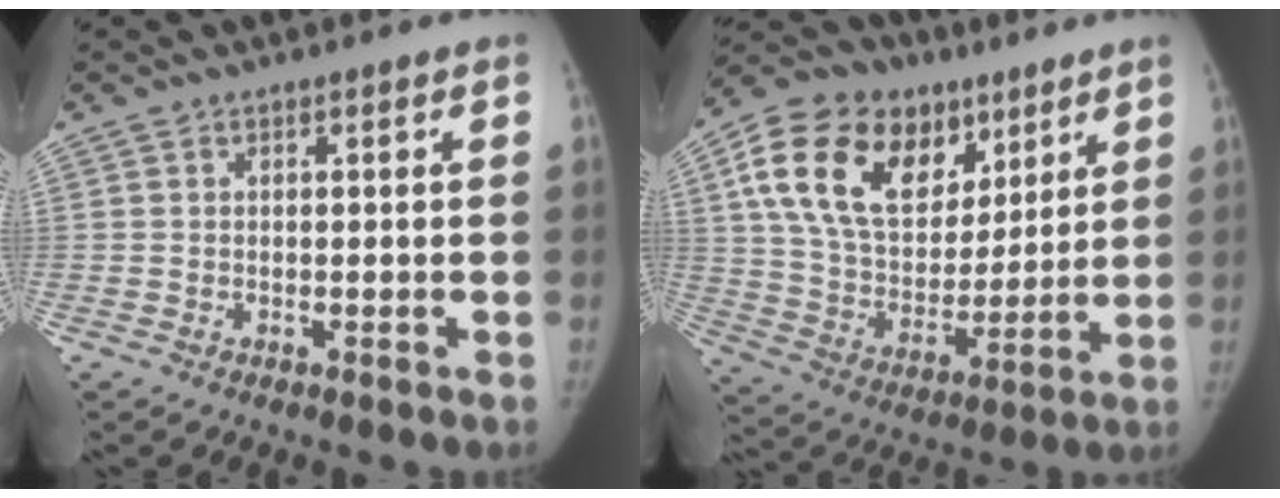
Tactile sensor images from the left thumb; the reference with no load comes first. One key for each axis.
{"total": 24.1, "fx": 11.1, "fy": 15.7, "fz": 14.5, "tx": -0.239, "ty": -0.010, "tz": 0.196}